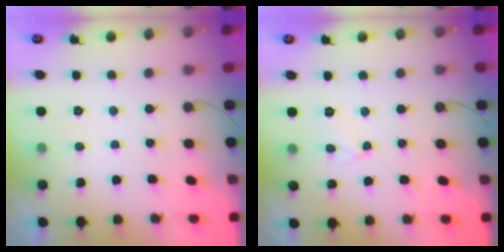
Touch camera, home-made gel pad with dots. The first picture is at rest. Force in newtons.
{"total": 4.2, "press": 4.2, "slide": 0.4}